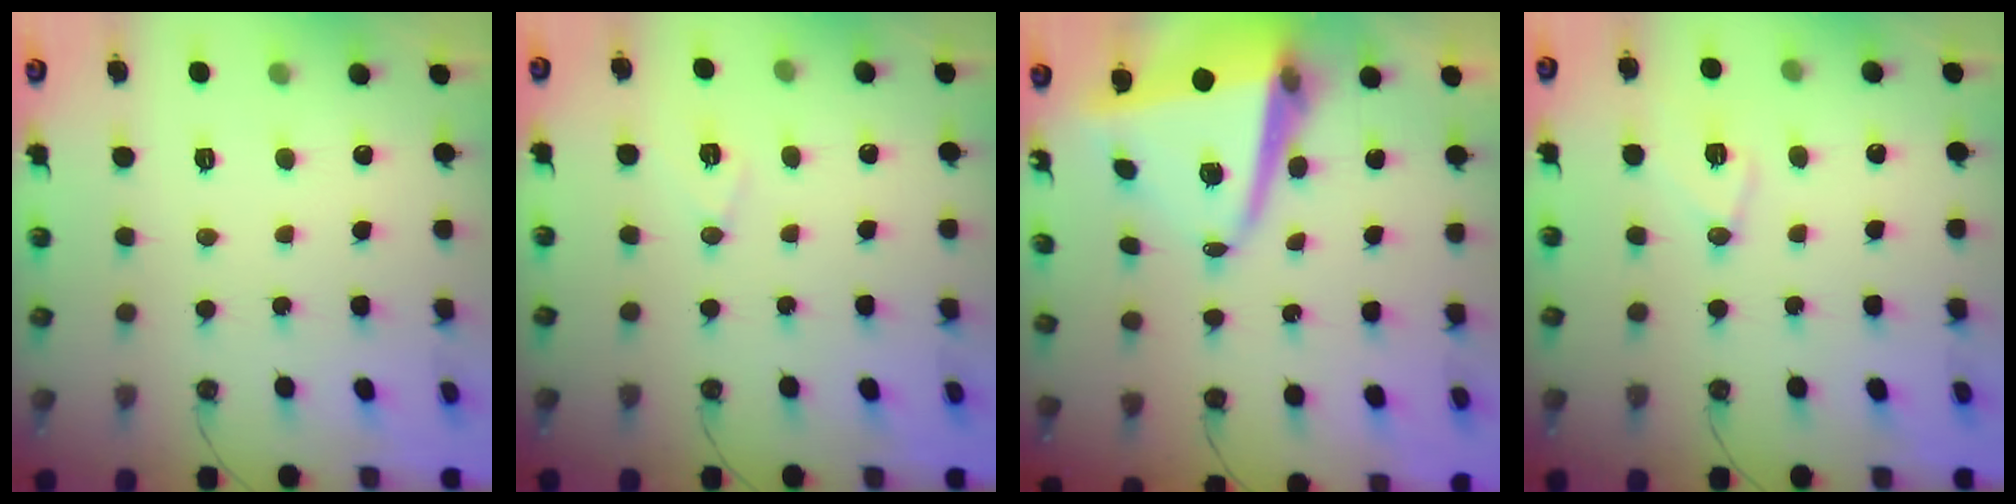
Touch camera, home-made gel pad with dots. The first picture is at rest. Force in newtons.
{"total": 7.5, "press": 6.1, "slide": 4.4}
{"total": 10.8, "press": 10.7, "slide": 1.6}
{"total": 9.2, "press": 9.2, "slide": 1.0}